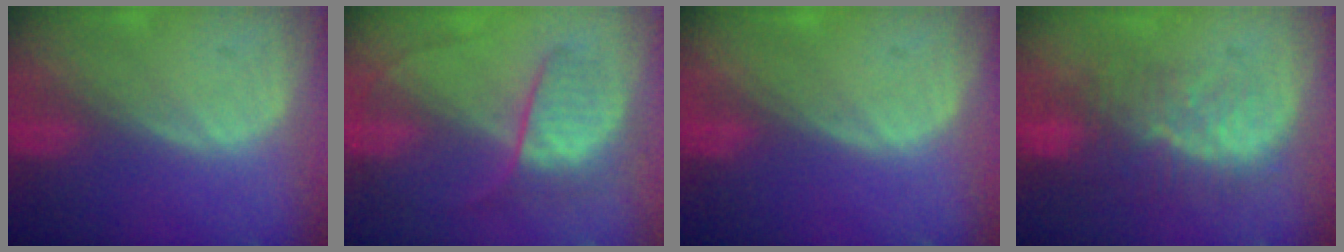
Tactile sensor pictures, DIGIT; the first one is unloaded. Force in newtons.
{"total": 6.4, "press": 6.4, "slide": 0.6}
{"total": 0.0}
{"total": 9.7, "press": 8.5, "slide": 4.8}